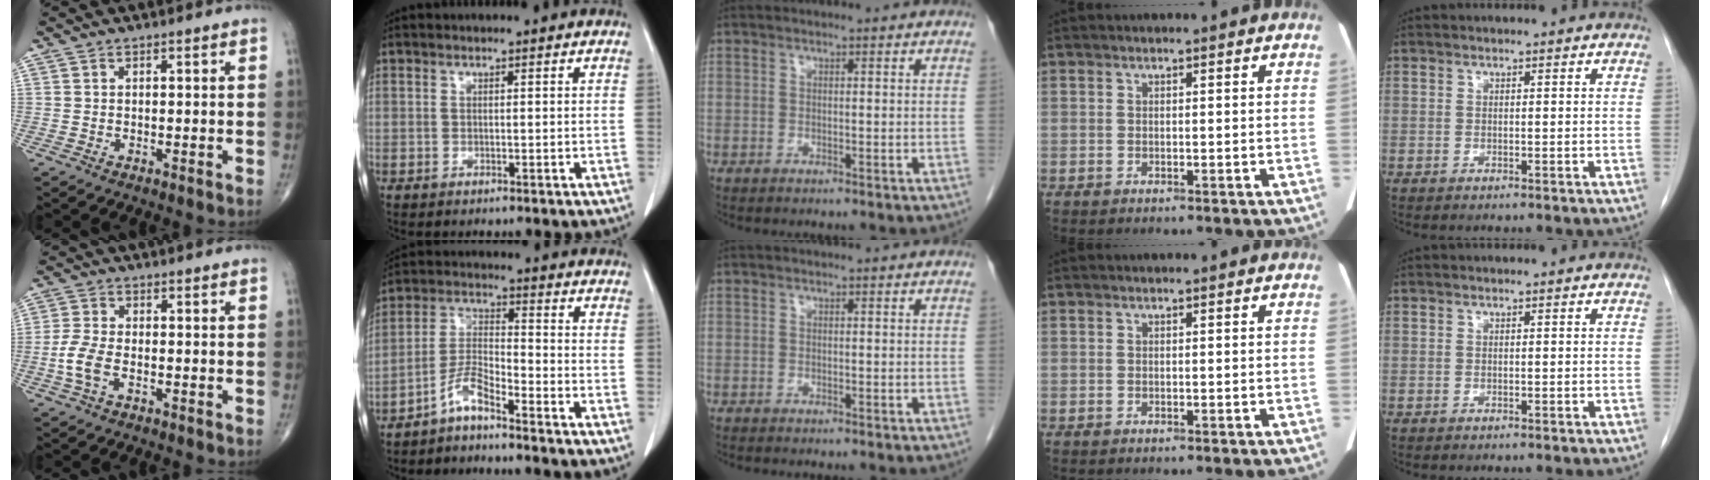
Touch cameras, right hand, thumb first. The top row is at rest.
{"thumb": {"total": 5.2, "force": [-1.8, 2.7, 4.1], "torque": [-0.098, 0.013, -0.037]}, "index": {"total": 4.8, "force": [-3.9, 0.2, 2.8], "torque": [-0.060, -0.006, -0.085]}}